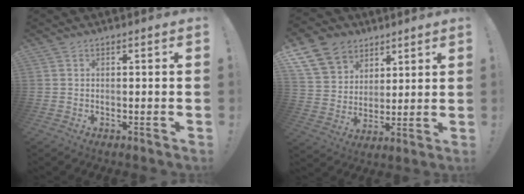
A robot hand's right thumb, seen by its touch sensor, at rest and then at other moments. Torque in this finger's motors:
{"motor_torque": [-0.49, 1.17, 0.61, 1.24, 0.06]}